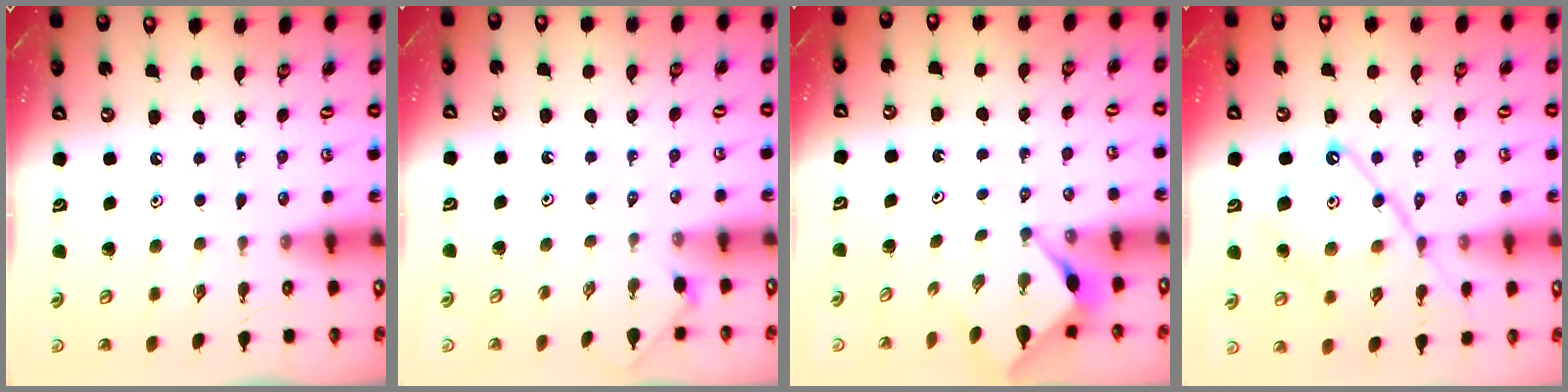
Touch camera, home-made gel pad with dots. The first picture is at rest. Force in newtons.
{"total": 1.4, "press": 1.4, "slide": 0.4}
{"total": 2.9, "press": 2.9, "slide": 0.3}
{"total": 15.2, "press": 15.1, "slide": 1.3}